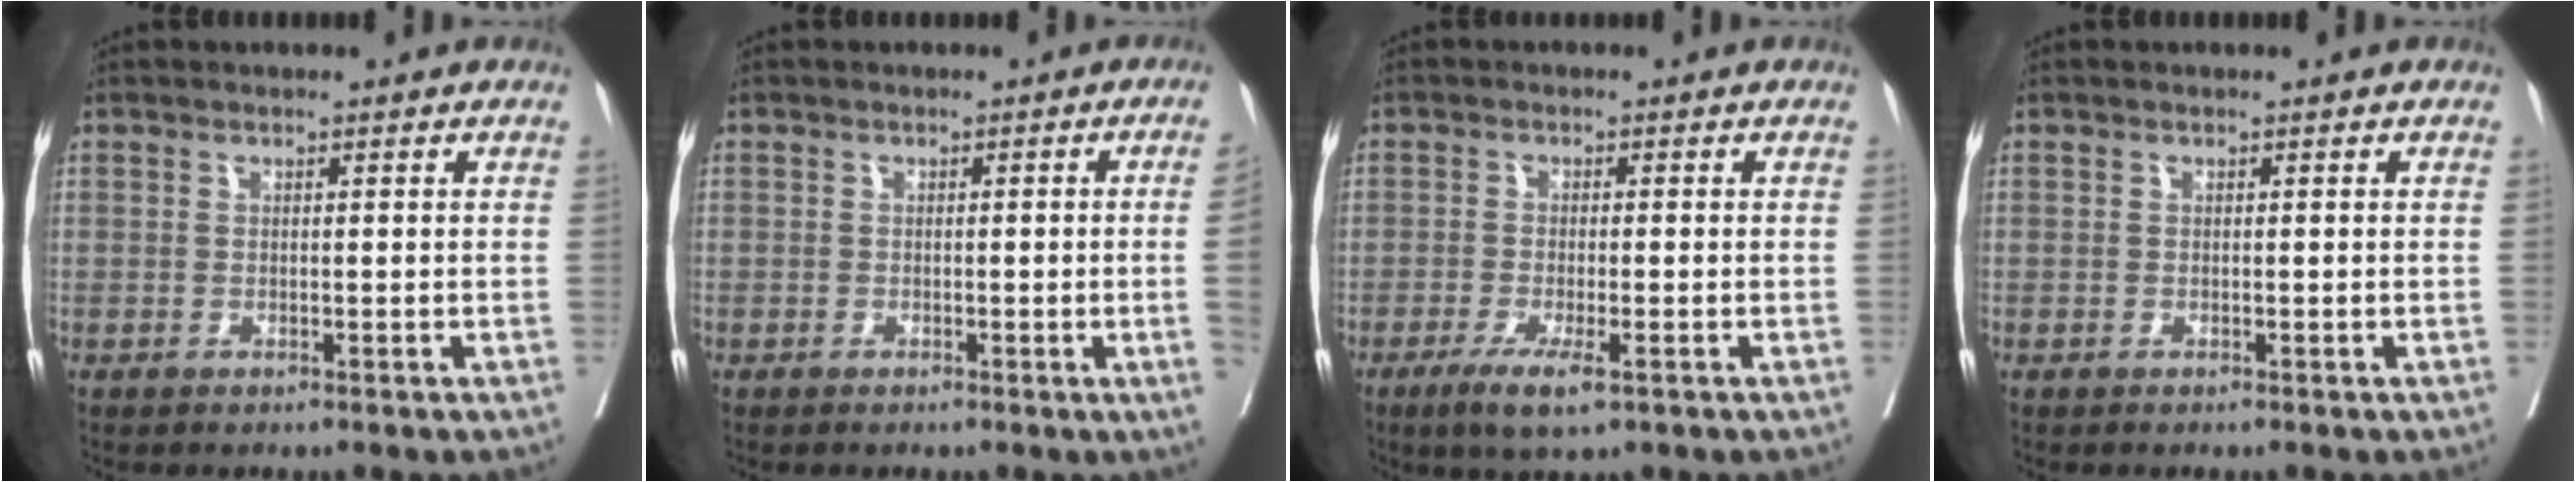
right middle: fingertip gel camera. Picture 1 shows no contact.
{"total": 2.8, "force": [-0.4, -0.8, 2.7], "torque": [-0.035, -0.005, -0.002]}
{"total": 5.1, "force": [-2.8, 0.9, 4.2], "torque": [-0.078, -0.012, -0.046]}
{"total": 0.0}